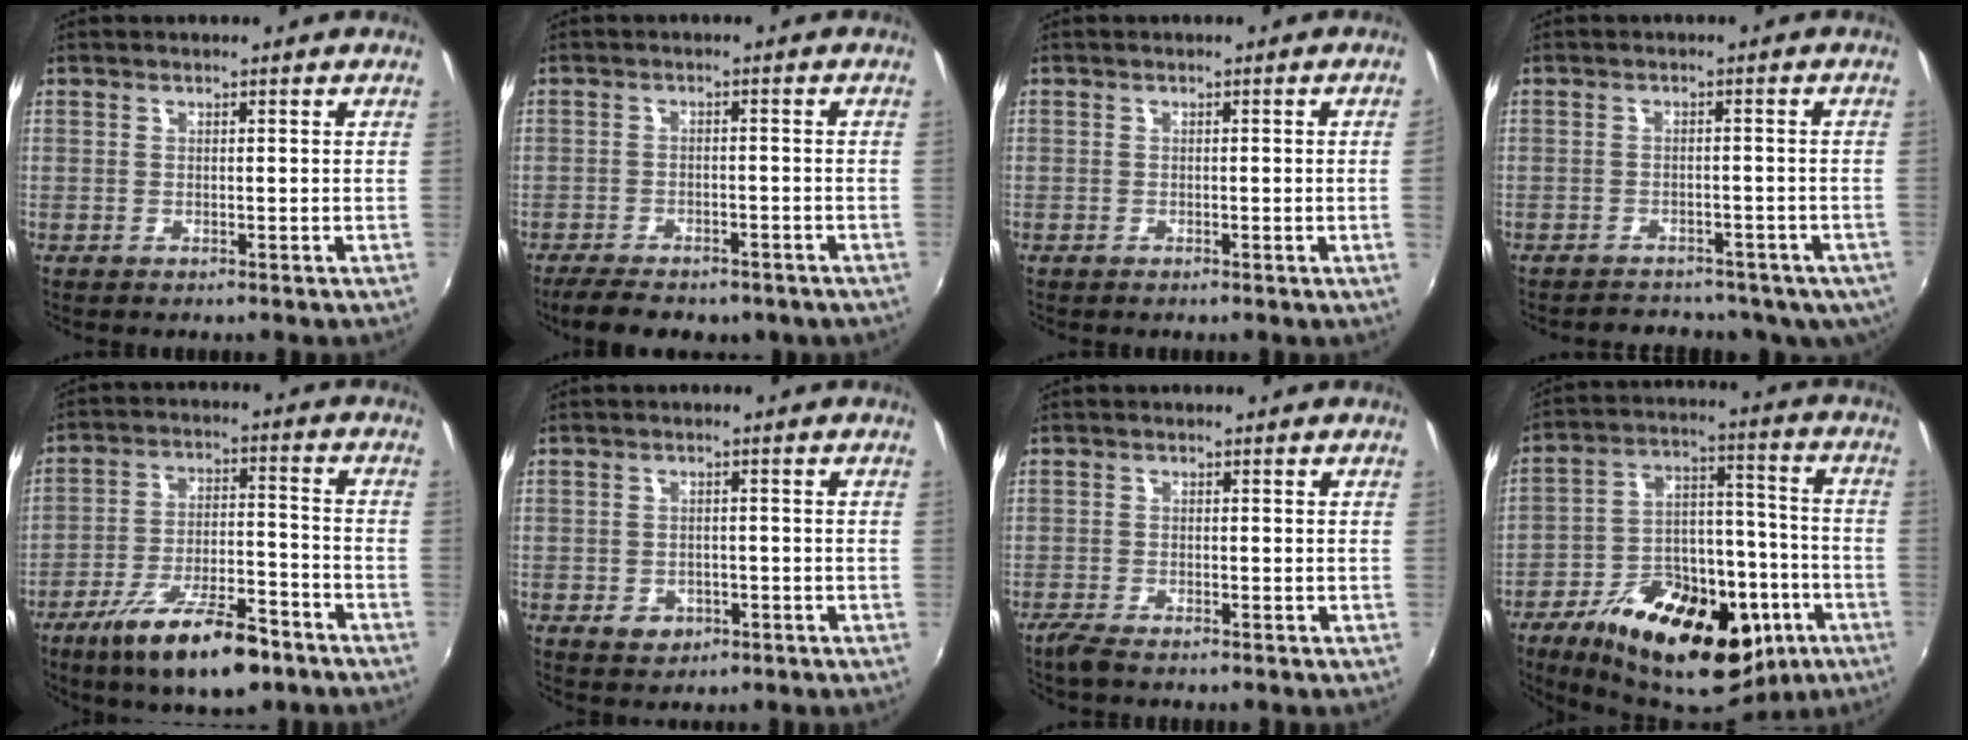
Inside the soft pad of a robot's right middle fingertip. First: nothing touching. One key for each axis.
{"total": 10.6, "fx": -8.0, "fy": 4.4, "fz": 5.4, "tx": -0.120, "ty": -0.018, "tz": -0.111}
{"total": 1.2, "fx": -0.1, "fy": -0.7, "fz": 1.0, "tx": -0.010, "ty": -0.008, "tz": 0.000}
{"total": 12.9, "fx": -9.3, "fy": 7.2, "fz": 5.2, "tx": -0.104, "ty": 0.008, "tz": -0.103}
{"total": 15.6, "fx": -10.7, "fy": 4.5, "fz": 10.5, "tx": -0.199, "ty": -0.022, "tz": -0.173}
{"total": 4.0, "fx": -1.7, "fy": 3.1, "fz": 1.8, "tx": -0.041, "ty": 0.001, "tz": -0.019}
{"total": 2.7, "fx": -2.2, "fy": 0.2, "fz": 1.5, "tx": -0.040, "ty": -0.007, "tz": -0.044}
{"total": 27.2, "fx": -15.2, "fy": 13.7, "fz": 18.0, "tx": -0.315, "ty": 0.001, "tz": -0.220}